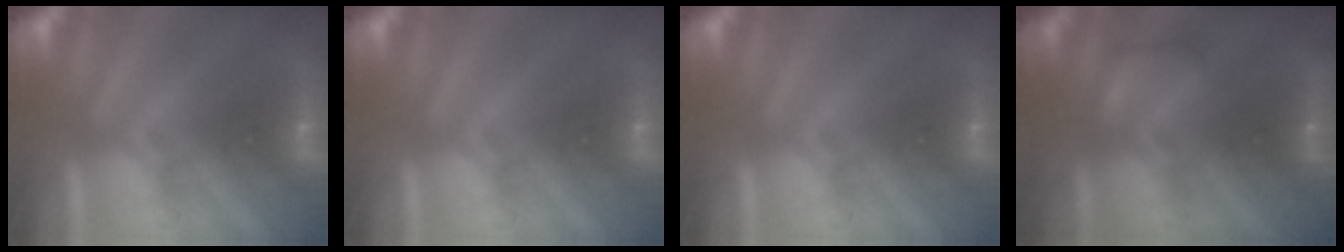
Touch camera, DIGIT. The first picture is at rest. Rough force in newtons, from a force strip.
{"total": 0.0}
{"total": 0.0}
{"total": 2.3}